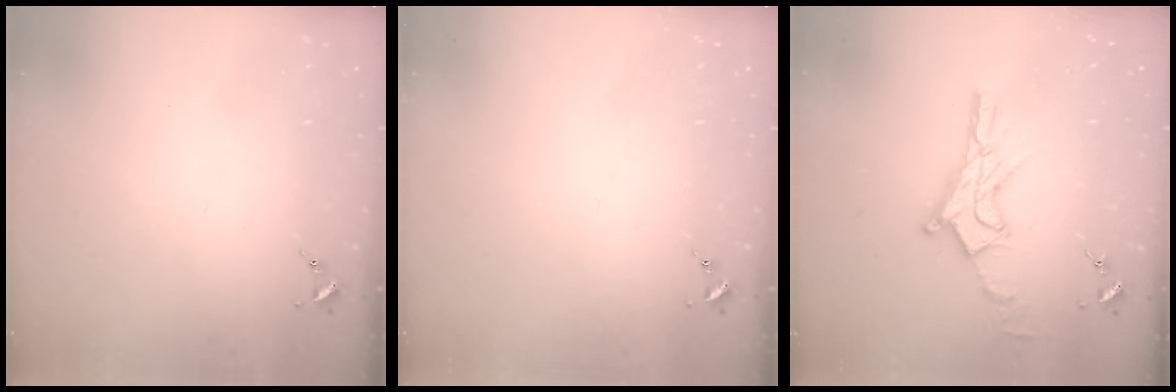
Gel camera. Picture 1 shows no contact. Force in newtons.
{"total": 0.0}
{"total": 13.3, "press": 13.3, "slide": 1.0}